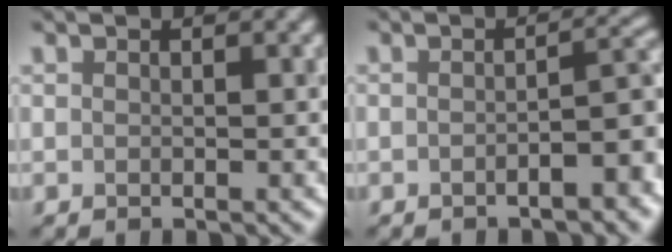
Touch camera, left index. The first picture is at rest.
{"total": 4.5, "force": [-2.4, 1.4, 3.5], "torque": [-0.040, 0.009, -0.032]}